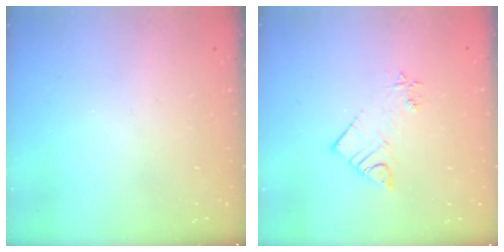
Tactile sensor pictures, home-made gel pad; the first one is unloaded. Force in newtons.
{"total": 7.5, "press": 7.5, "slide": 0.8}